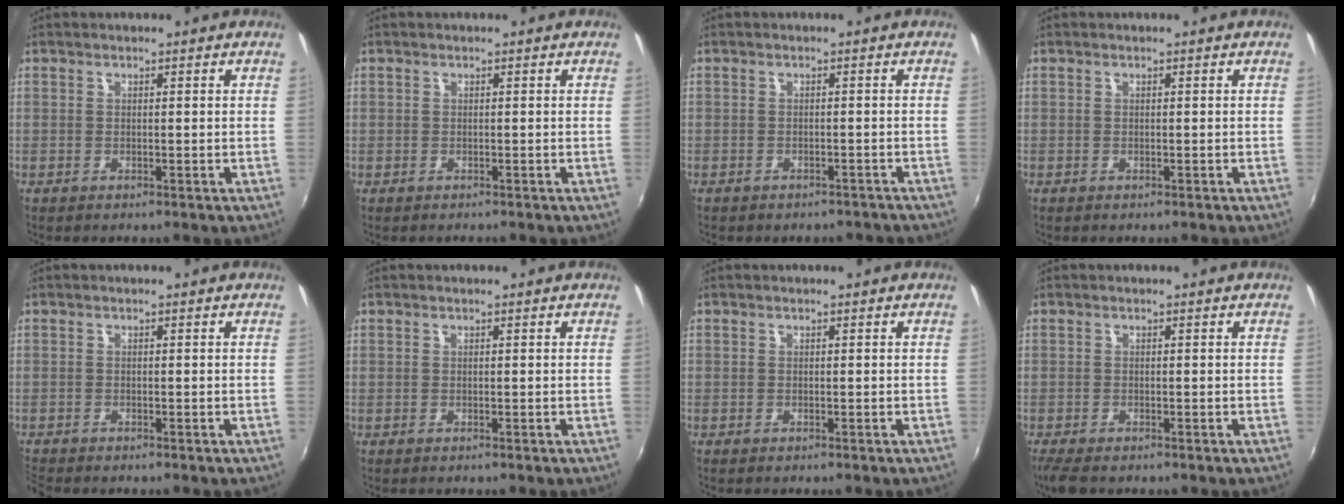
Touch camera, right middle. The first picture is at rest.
{"total": 1.1, "force": [-0.6, 0.9, -0.1], "torque": [-0.003, 0.003, -0.007]}
{"total": 4.7, "force": [-3.9, 2.4, 1.0], "torque": [-0.017, 0.006, -0.038]}
{"total": 0.0}
{"total": 1.8, "force": [-1.7, 0.2, 0.5], "torque": [-0.012, -0.014, -0.032]}
{"total": 0.0}
{"total": 0.0}
{"total": 3.6, "force": [-2.7, 1.0, 2.2], "torque": [-0.048, -0.020, -0.047]}